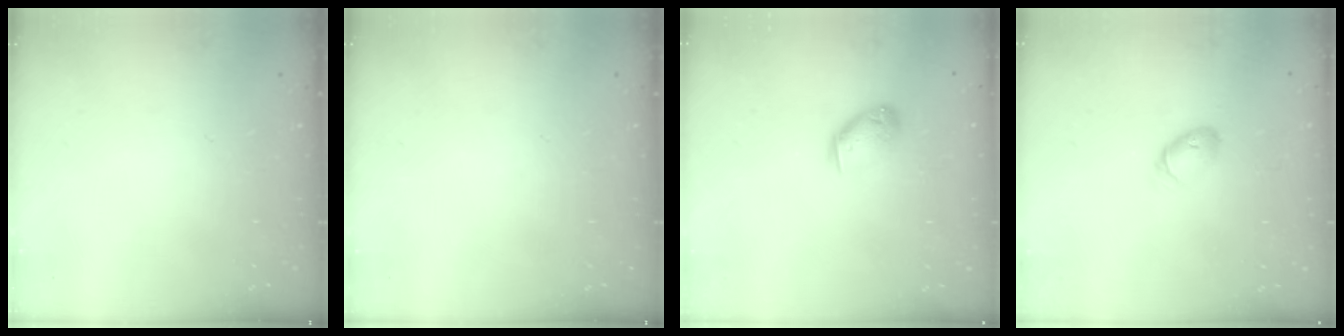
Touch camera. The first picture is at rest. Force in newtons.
{"total": 0.0}
{"total": 8.2, "press": 8.1, "slide": 1.2}
{"total": 5.7, "press": 5.6, "slide": 1.2}